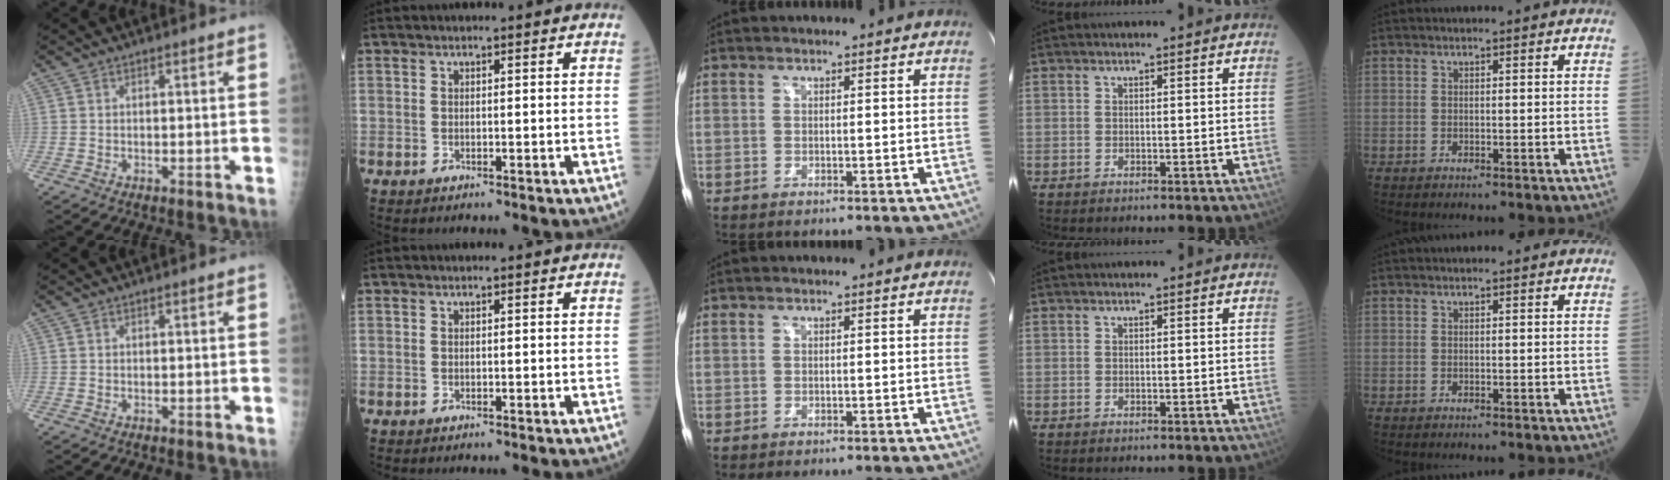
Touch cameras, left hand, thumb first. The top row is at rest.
{}